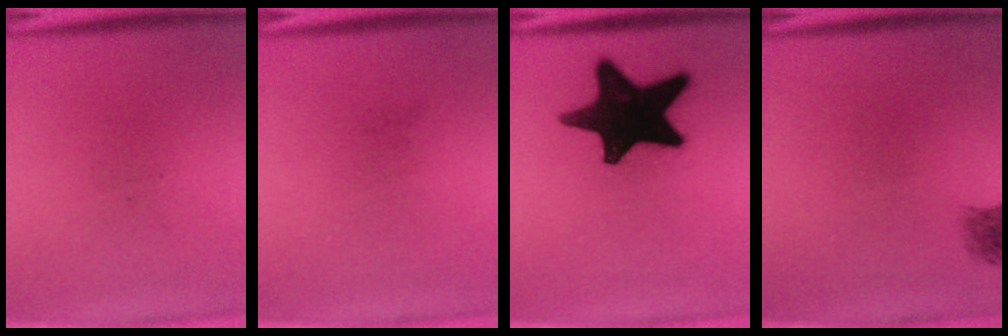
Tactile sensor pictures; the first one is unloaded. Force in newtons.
{"total": 0.0}
{"total": 19.6}
{"total": 1.9}